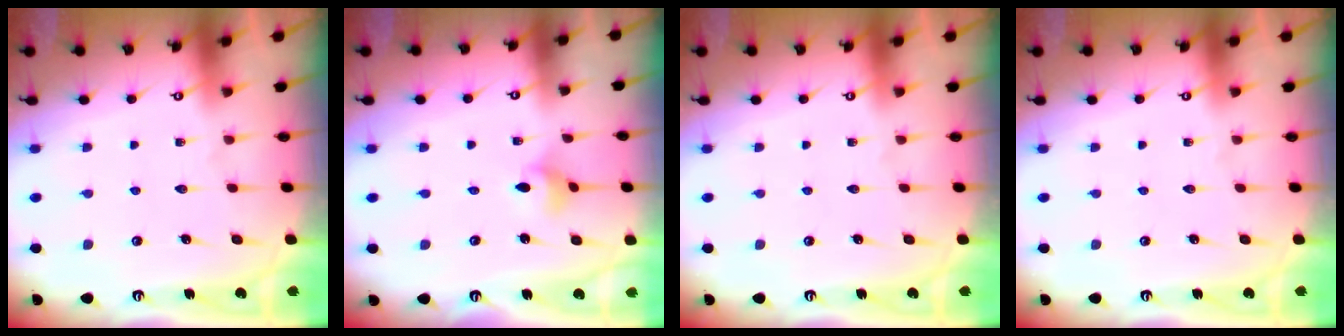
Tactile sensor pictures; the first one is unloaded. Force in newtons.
{"total": 3.0, "press": 2.9, "slide": 0.6}
{"total": 0.0}
{"total": 0.0}